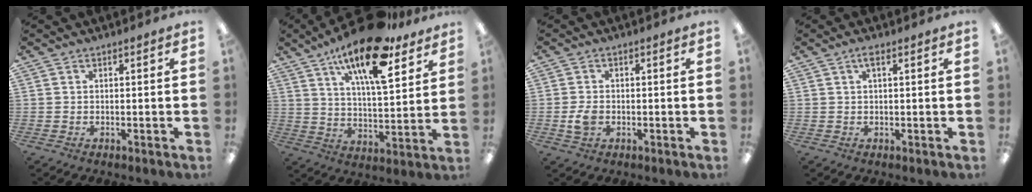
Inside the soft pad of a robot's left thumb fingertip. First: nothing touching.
{"total": 19.5, "force": [13.0, 6.5, 13.0], "torque": [-0.216, -0.072, 0.213]}
{"total": 3.5, "force": [-0.7, 2.5, 2.4], "torque": [-0.047, 0.003, -0.013]}
{"total": 2.1, "force": [1.0, 0.5, 1.7], "torque": [-0.030, 0.002, 0.015]}